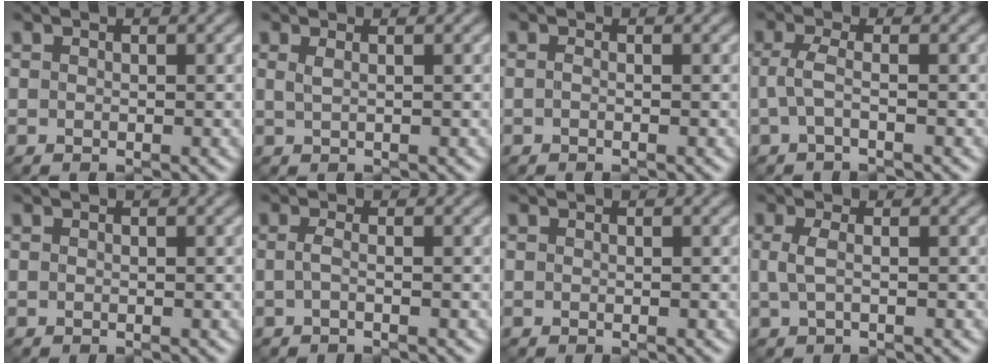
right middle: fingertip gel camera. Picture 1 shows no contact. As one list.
[{"total": 1.1, "force": [0.3, 0.5, 0.9], "torque": [-0.012, -0.002, 0.000]}, {"total": 0.5, "force": [-0.5, 0.1, 0.3], "torque": [-0.009, -0.002, -0.010]}, {"total": 1.8, "force": [-0.6, 0.4, 1.6], "torque": [-0.039, -0.005, -0.015]}, {"total": 0.0}, {"total": 1.1, "force": [-0.6, 0.3, 0.9], "torque": [-0.018, -0.005, -0.015]}, {"total": 0.0}, {"total": 1.6, "force": [-0.3, 0.5, 1.4], "torque": [-0.029, -0.002, -0.006]}]